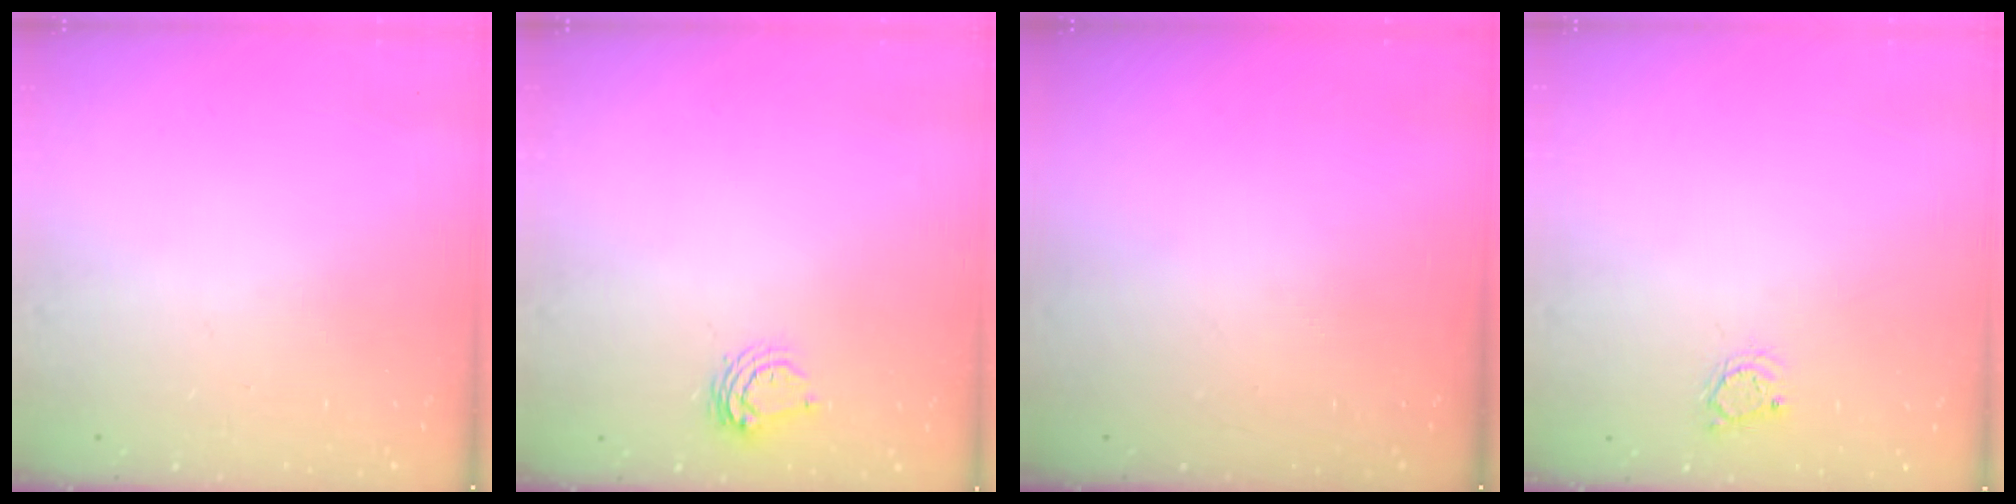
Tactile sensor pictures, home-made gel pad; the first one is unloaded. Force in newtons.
{"total": 6.9, "press": 6.9, "slide": 0.7}
{"total": 0.0}
{"total": 2.9, "press": 2.8, "slide": 0.4}